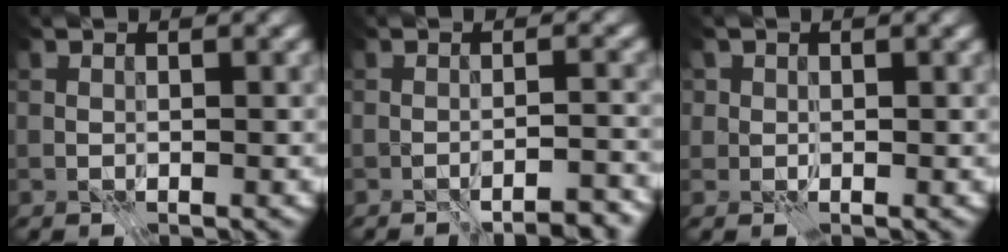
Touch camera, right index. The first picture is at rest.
{"total": 2.9, "force": [-2.6, -0.2, 1.2], "torque": [-0.016, 0.003, -0.038]}
{"total": 1.2, "force": [0.7, 0.9, 0.1], "torque": [-0.004, -0.008, 0.016]}